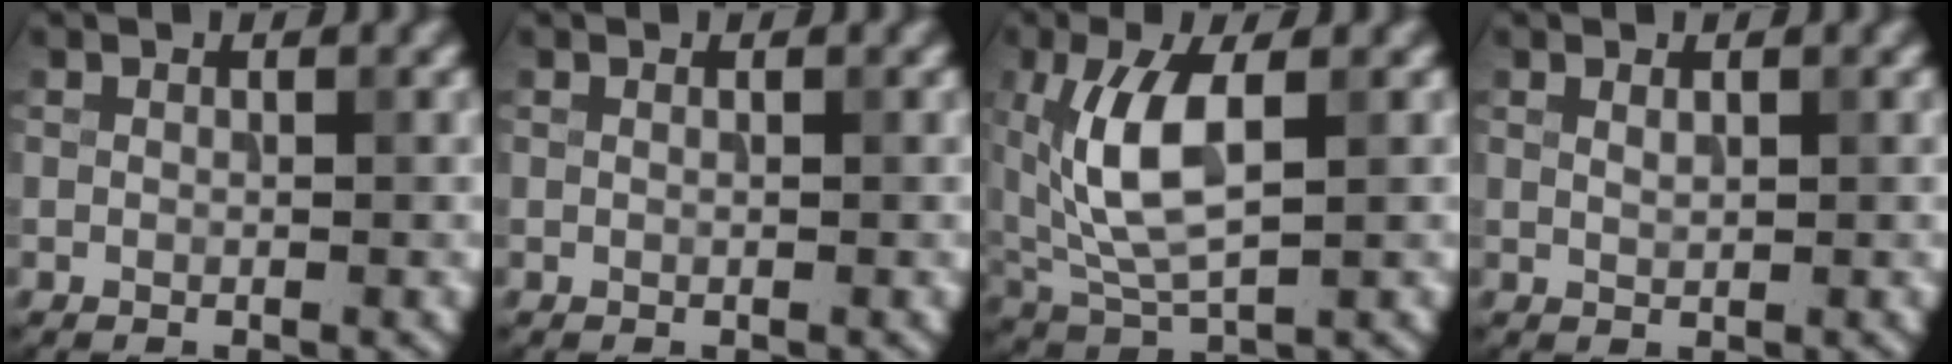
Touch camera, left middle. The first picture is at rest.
{"total": 0.0}
{"total": 7.3, "force": [1.4, 3.3, 6.3], "torque": [-0.141, 0.004, 0.026]}
{"total": 0.6, "force": [0.4, 0.2, 0.4], "torque": [-0.008, -0.001, 0.009]}